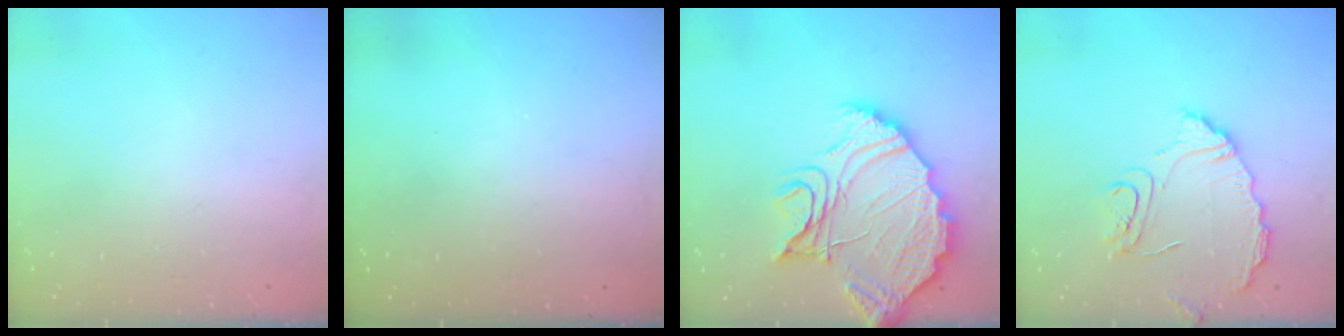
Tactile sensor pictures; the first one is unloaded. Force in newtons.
{"total": 3.2, "press": 3.2, "slide": 0.1}
{"total": 21.1, "press": 21.1, "slide": 1.6}
{"total": 10.6, "press": 10.6, "slide": 0.7}